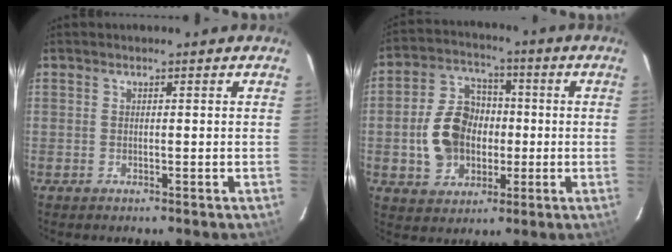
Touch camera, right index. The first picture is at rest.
{"total": 11.8, "force": [-1.4, 9.1, 7.4], "torque": [-0.160, 0.028, -0.013]}